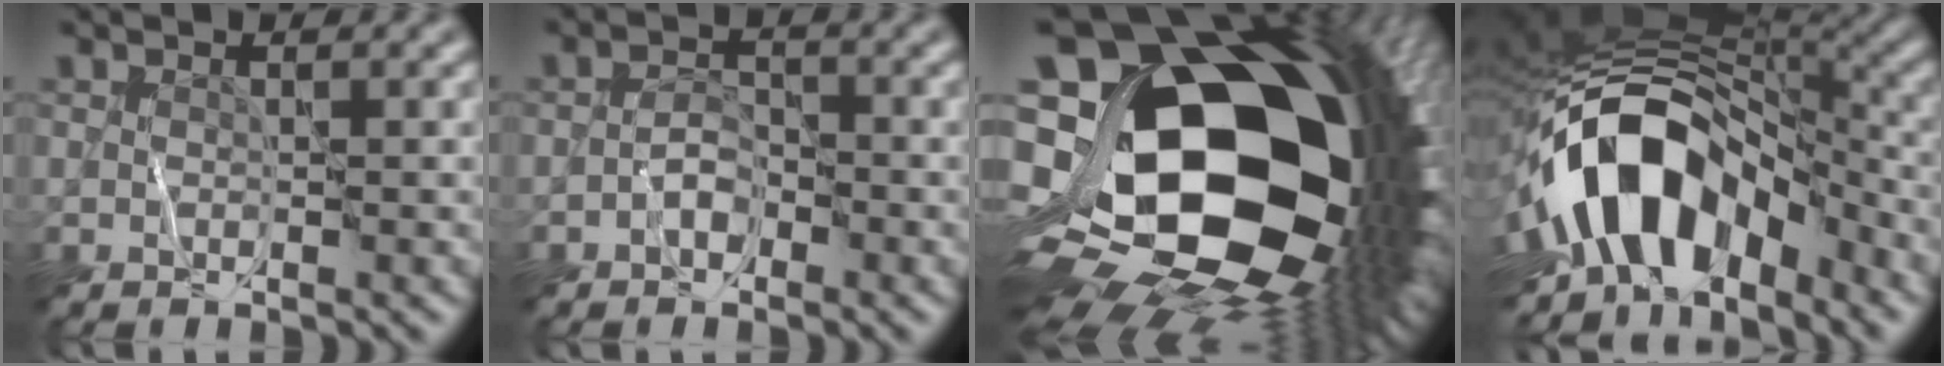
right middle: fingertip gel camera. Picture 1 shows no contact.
{"total": 1.7, "force": [-0.8, 1.2, 1.0], "torque": [-0.013, 0.008, -0.020]}
{"total": 23.4, "force": [0.1, 16.2, 16.9], "torque": [-0.317, -0.021, -0.004]}
{"total": 13.3, "force": [-5.1, 7.7, 9.6], "torque": [-0.157, 0.011, -0.094]}